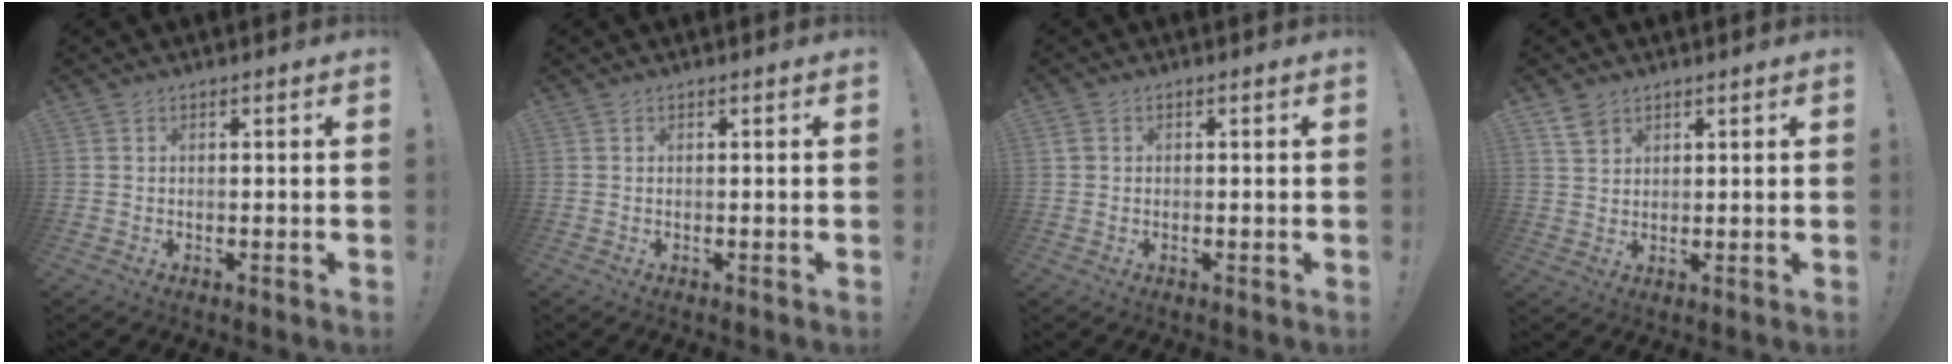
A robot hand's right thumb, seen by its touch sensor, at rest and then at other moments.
{"total": 0.0}
{"total": 1.3, "force": [0.5, 1.2, 0.4], "torque": [-0.008, 0.006, 0.009]}
{"total": 3.8, "force": [2.8, 2.2, 1.3], "torque": [-0.011, -0.019, 0.052]}